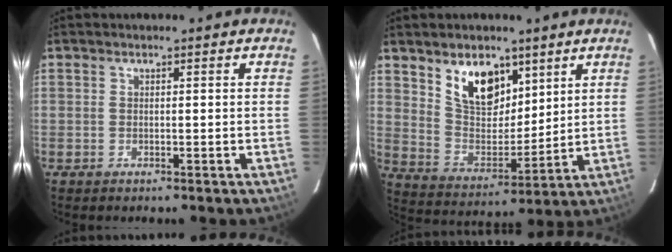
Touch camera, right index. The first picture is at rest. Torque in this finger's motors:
{"motor_torque": [0.89, 0.77, 0.26, 0.07]}